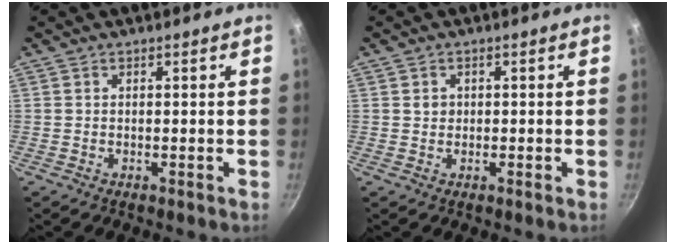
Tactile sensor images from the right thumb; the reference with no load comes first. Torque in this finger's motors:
{"motor_torque": [-0.29, 0.53, 0.11, 0.57, -0.02]}